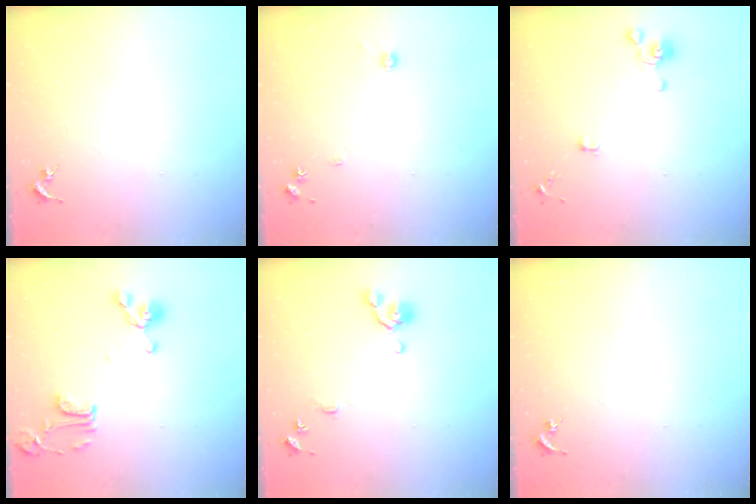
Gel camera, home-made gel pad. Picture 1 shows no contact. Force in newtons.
{"total": 6.6, "press": 6.5, "slide": 0.7}
{"total": 3.8, "press": 3.7, "slide": 0.9}
{"total": 15.7, "press": 15.7, "slide": 1.5}
{"total": 9.9, "press": 9.8, "slide": 1.3}
{"total": 0.0}